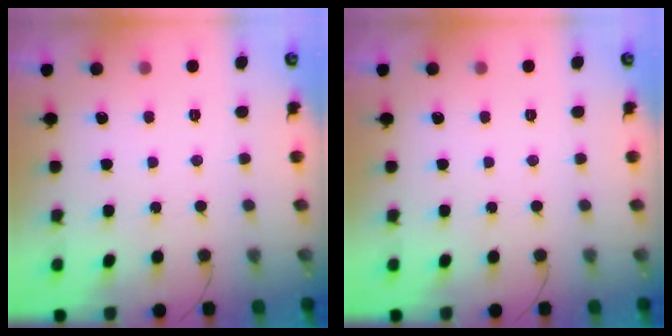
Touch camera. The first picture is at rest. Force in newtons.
{"total": 0.0}